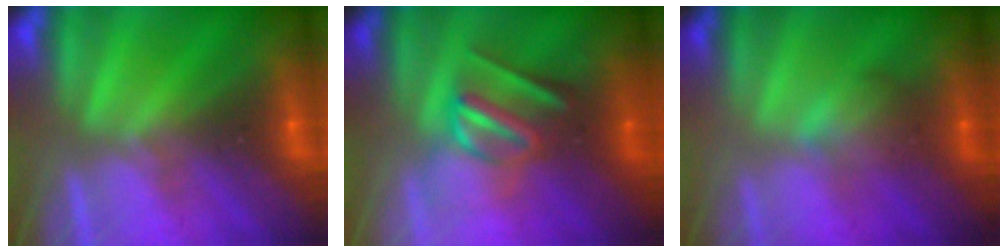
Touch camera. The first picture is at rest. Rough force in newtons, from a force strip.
{"total": 2.9}
{"total": 2.1}